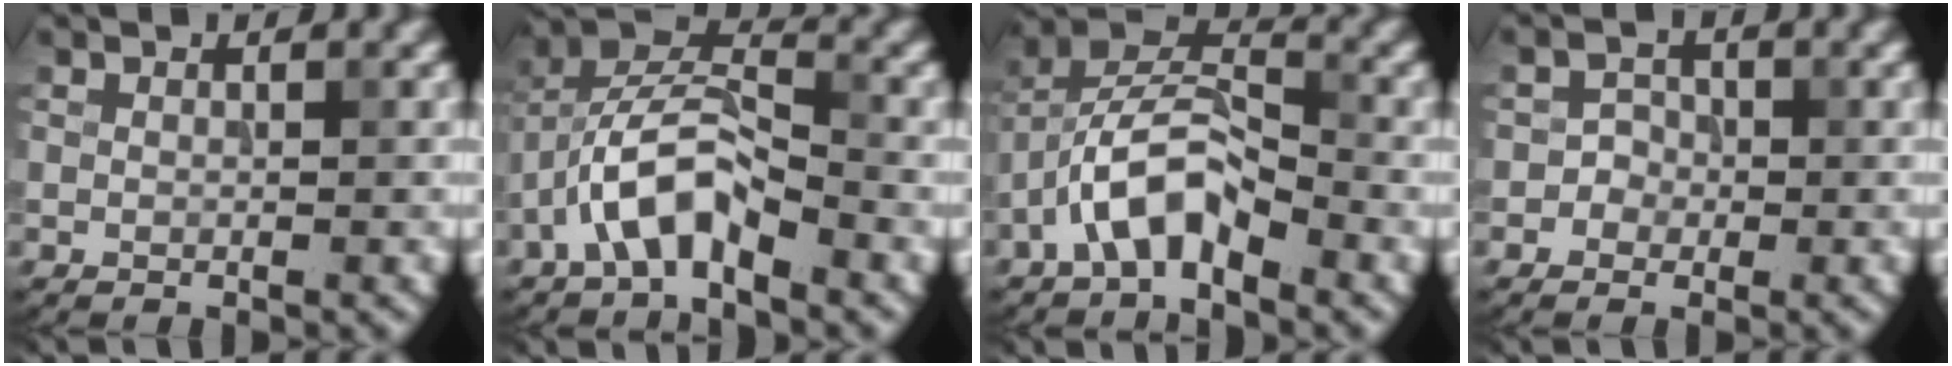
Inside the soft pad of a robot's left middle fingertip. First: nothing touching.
{"total": 5.9, "force": [-3.1, 2.3, 4.3], "torque": [-0.079, 0.016, -0.061]}
{"total": 5.9, "force": [-3.3, 2.5, 4.2], "torque": [-0.076, 0.017, -0.066]}
{"total": 1.4, "force": [-0.5, 1.3, 0.2], "torque": [0.014, 0.004, -0.014]}